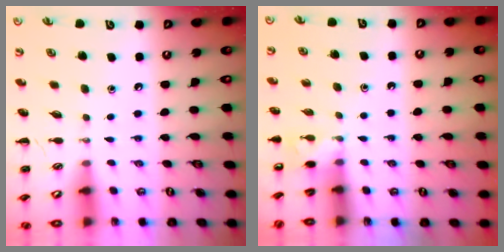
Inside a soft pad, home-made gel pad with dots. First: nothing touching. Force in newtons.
{"total": 3.1, "press": 3.0, "slide": 1.0}